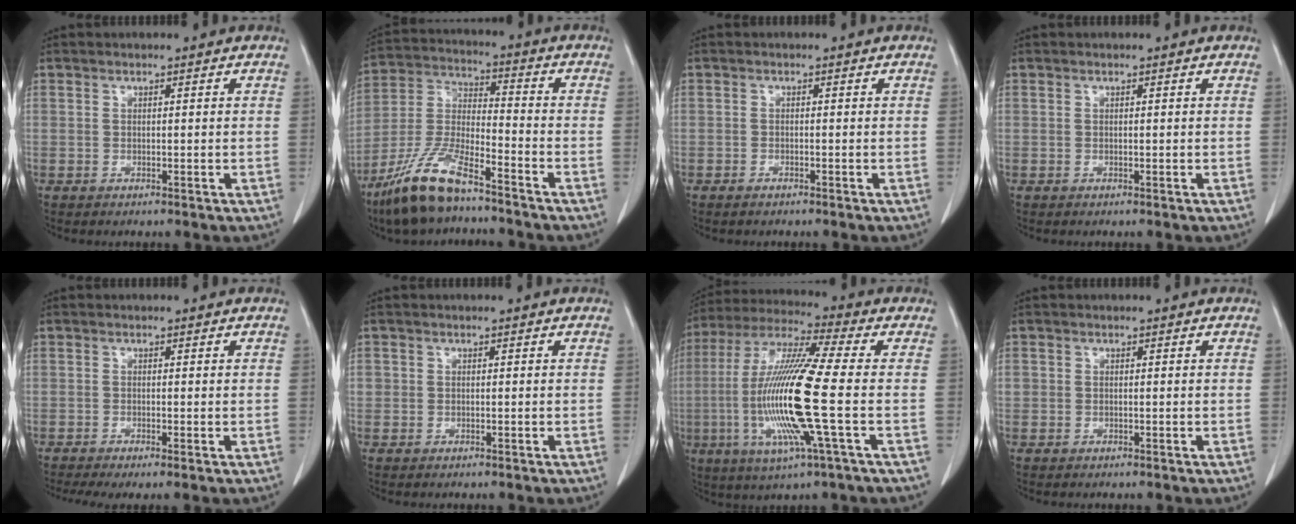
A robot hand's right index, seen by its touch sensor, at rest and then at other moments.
{"total": 12.9, "force": [-9.5, 2.6, 8.4], "torque": [-0.187, -0.018, -0.182]}
{"total": 0.8, "force": [-0.7, 0.2, 0.3], "torque": [-0.010, -0.001, -0.010]}
{"total": 0.0}
{"total": 4.0, "force": [-2.6, 0.6, 2.9], "torque": [-0.052, -0.012, -0.044]}
{"total": 1.1, "force": [0.0, 1.1, 0.2], "torque": [0.002, 0.004, -0.001]}
{"total": 17.9, "force": [-3.0, 0.2, 17.7], "torque": [-0.372, -0.012, -0.067]}
{"total": 1.0, "force": [0.0, 0.9, 0.2], "torque": [-0.001, 0.006, -0.001]}